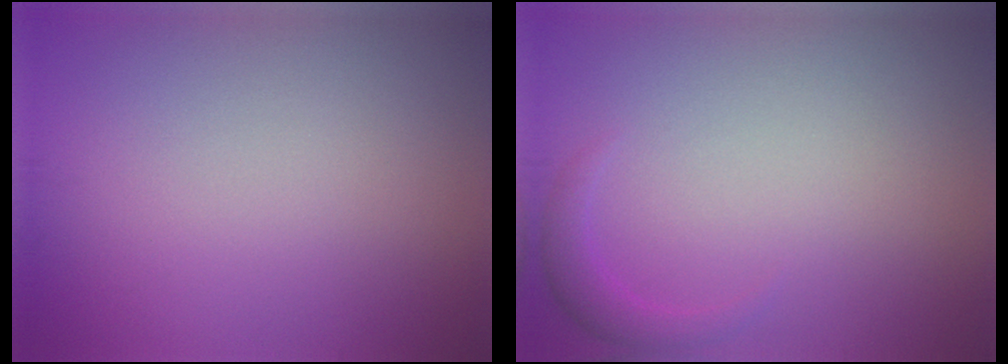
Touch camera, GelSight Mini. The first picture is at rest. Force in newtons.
{"total": 1.5, "press": 1.5, "slide": 0.0}